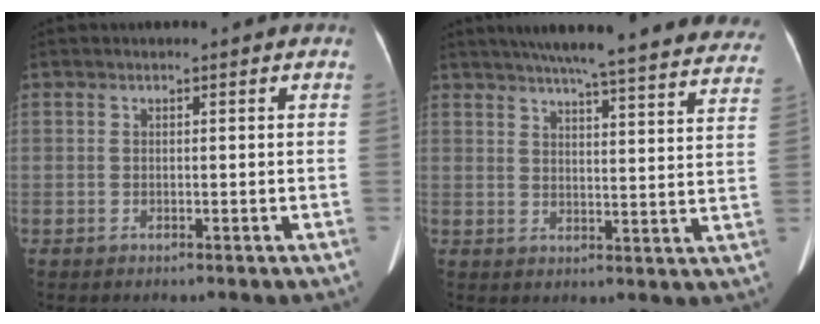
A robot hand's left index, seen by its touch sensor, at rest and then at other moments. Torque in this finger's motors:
{"motor_torque": [0.94, -1.20, 0.26, 0.08]}